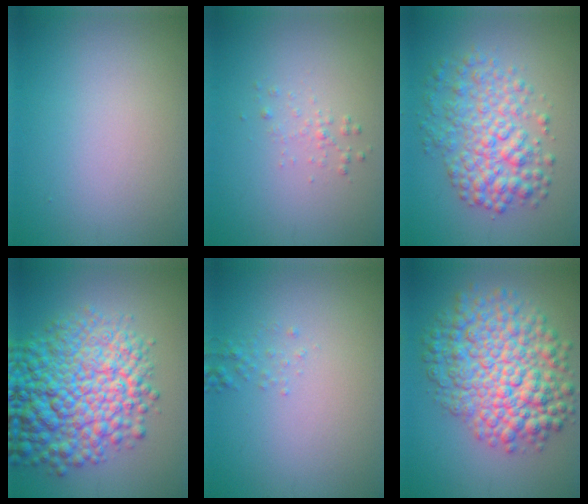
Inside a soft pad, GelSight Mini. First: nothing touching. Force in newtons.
{"total": 0.9, "press": 0.9, "slide": 0.0}
{"total": 5.6, "press": 5.6, "slide": 0.1}
{"total": 11.7, "press": 11.7, "slide": 0.4}
{"total": 0.8, "press": 0.8, "slide": 0.1}
{"total": 9.7, "press": 9.7, "slide": 0.3}